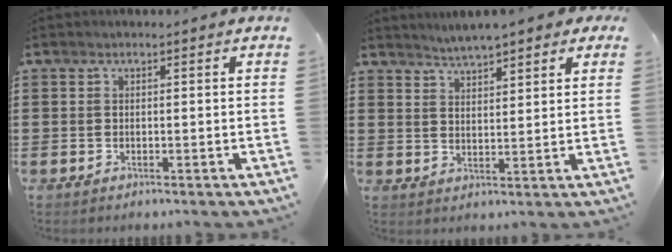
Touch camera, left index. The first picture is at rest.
{"total": 3.4, "force": [3.3, 0.4, 0.7], "torque": [-0.027, -0.006, 0.056]}